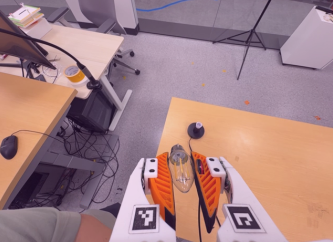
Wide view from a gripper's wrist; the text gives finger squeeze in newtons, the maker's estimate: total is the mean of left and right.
{"total": 19.3, "left": 21.7, "right": 16.8}